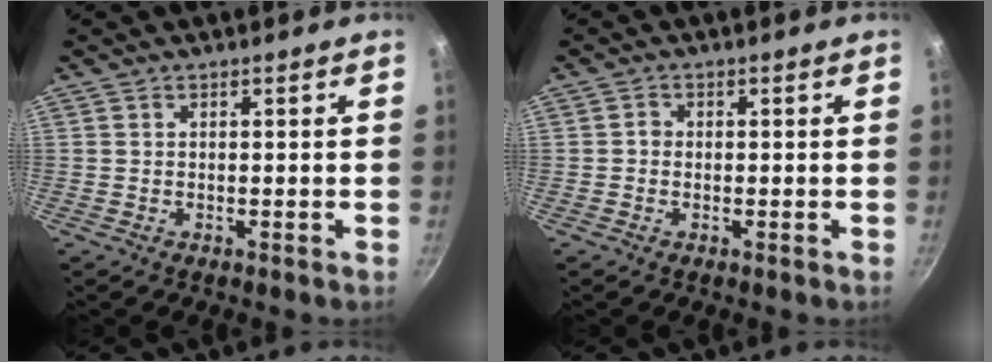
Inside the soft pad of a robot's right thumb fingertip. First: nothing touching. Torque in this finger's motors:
{"motor_torque": [0.03, 0.32, 0.30, 0.12, 0.02]}